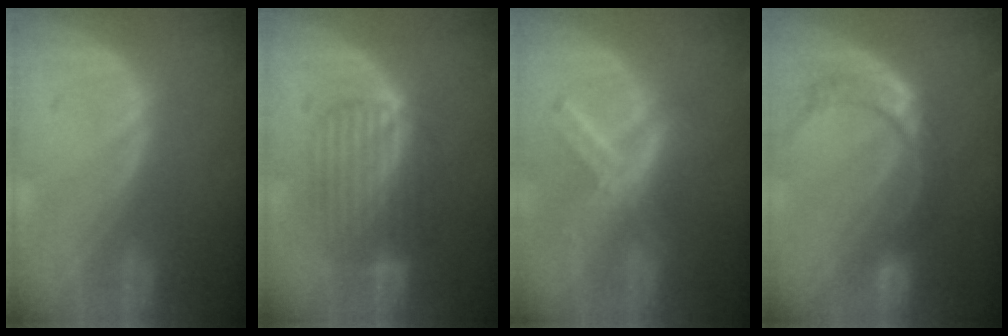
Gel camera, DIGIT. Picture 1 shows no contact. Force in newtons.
{"total": 6.7, "press": 6.7, "slide": 0.3}
{"total": 7.6, "press": 6.5, "slide": 3.8}
{"total": 8.8, "press": 7.3, "slide": 4.9}